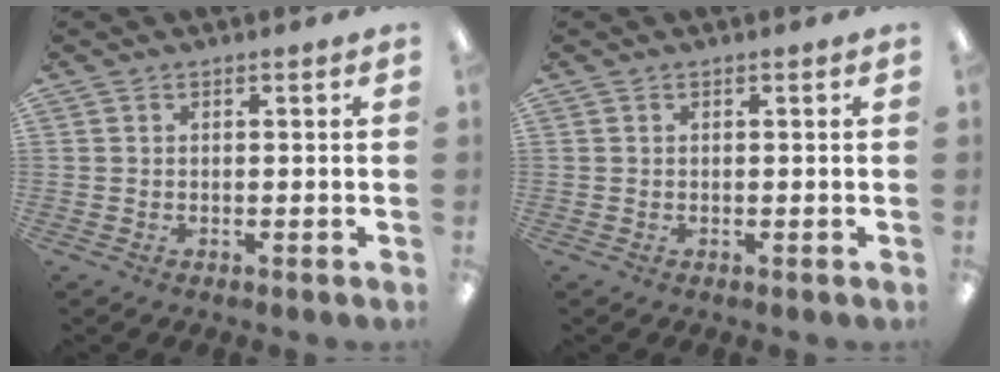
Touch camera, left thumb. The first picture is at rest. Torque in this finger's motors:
{"motor_torque": [-0.03, 0.05, 0.00, -0.10, 0.00]}